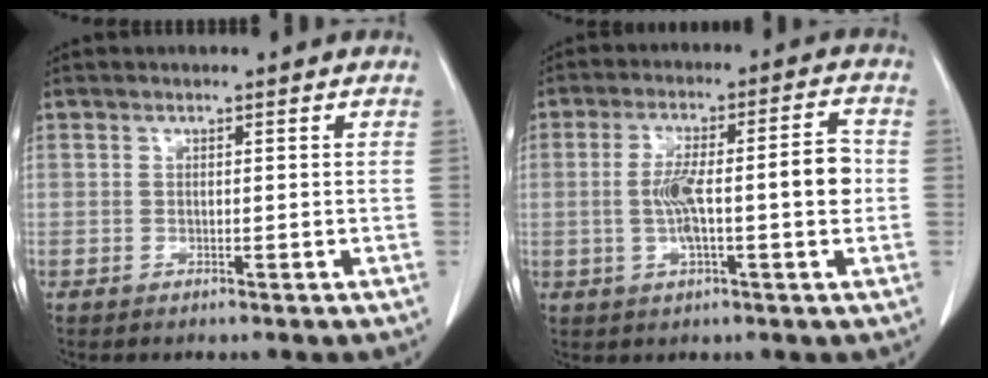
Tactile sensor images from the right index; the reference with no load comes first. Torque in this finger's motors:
{"motor_torque": [0.50, 0.11, 0.22, 0.09]}